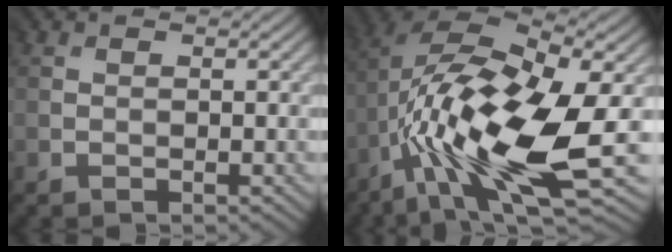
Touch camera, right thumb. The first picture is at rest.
{"total": 16.8, "force": [-3.2, 6.8, 15.0], "torque": [-0.281, 0.004, -0.060]}